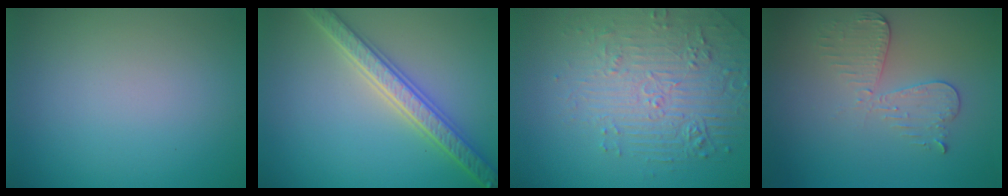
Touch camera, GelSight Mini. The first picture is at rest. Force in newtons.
{"total": 5.4, "press": 5.3, "slide": 1.0}
{"total": 4.5, "press": 4.1, "slide": 1.8}
{"total": 3.0, "press": 2.7, "slide": 1.2}